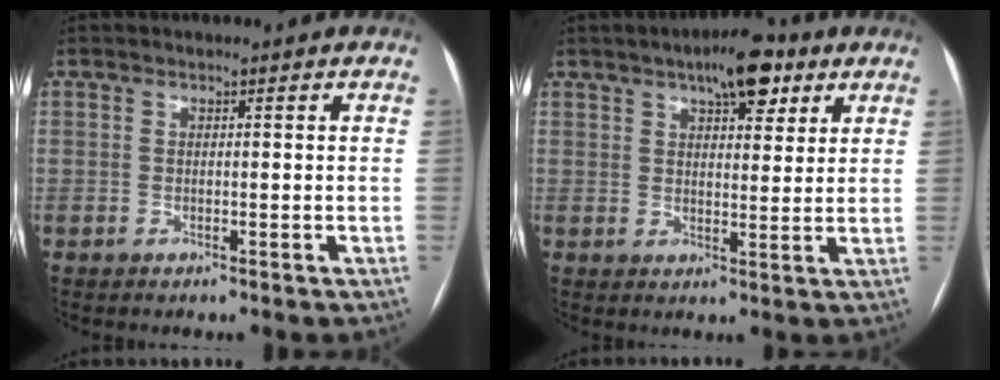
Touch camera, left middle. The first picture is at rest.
{"total": 8.0, "force": [4.8, 2.9, 5.7], "torque": [-0.081, 0.012, 0.068]}